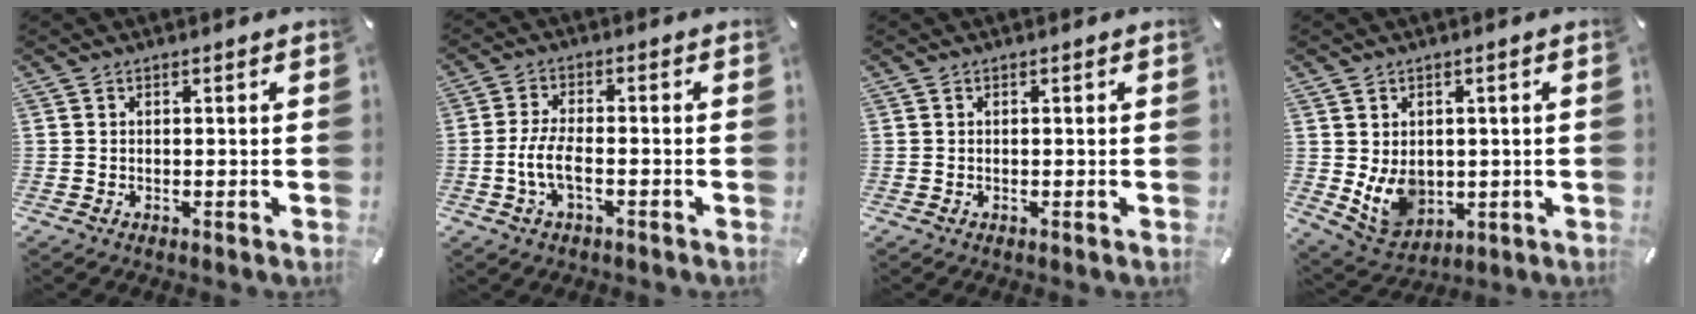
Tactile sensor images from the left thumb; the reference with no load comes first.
{"total": 6.5, "force": [-2.0, 2.8, 5.5], "torque": [-0.126, -0.003, -0.040]}
{"total": 0.0}
{"total": 8.1, "force": [0.4, 7.0, 4.2], "torque": [-0.089, -0.010, 0.010]}